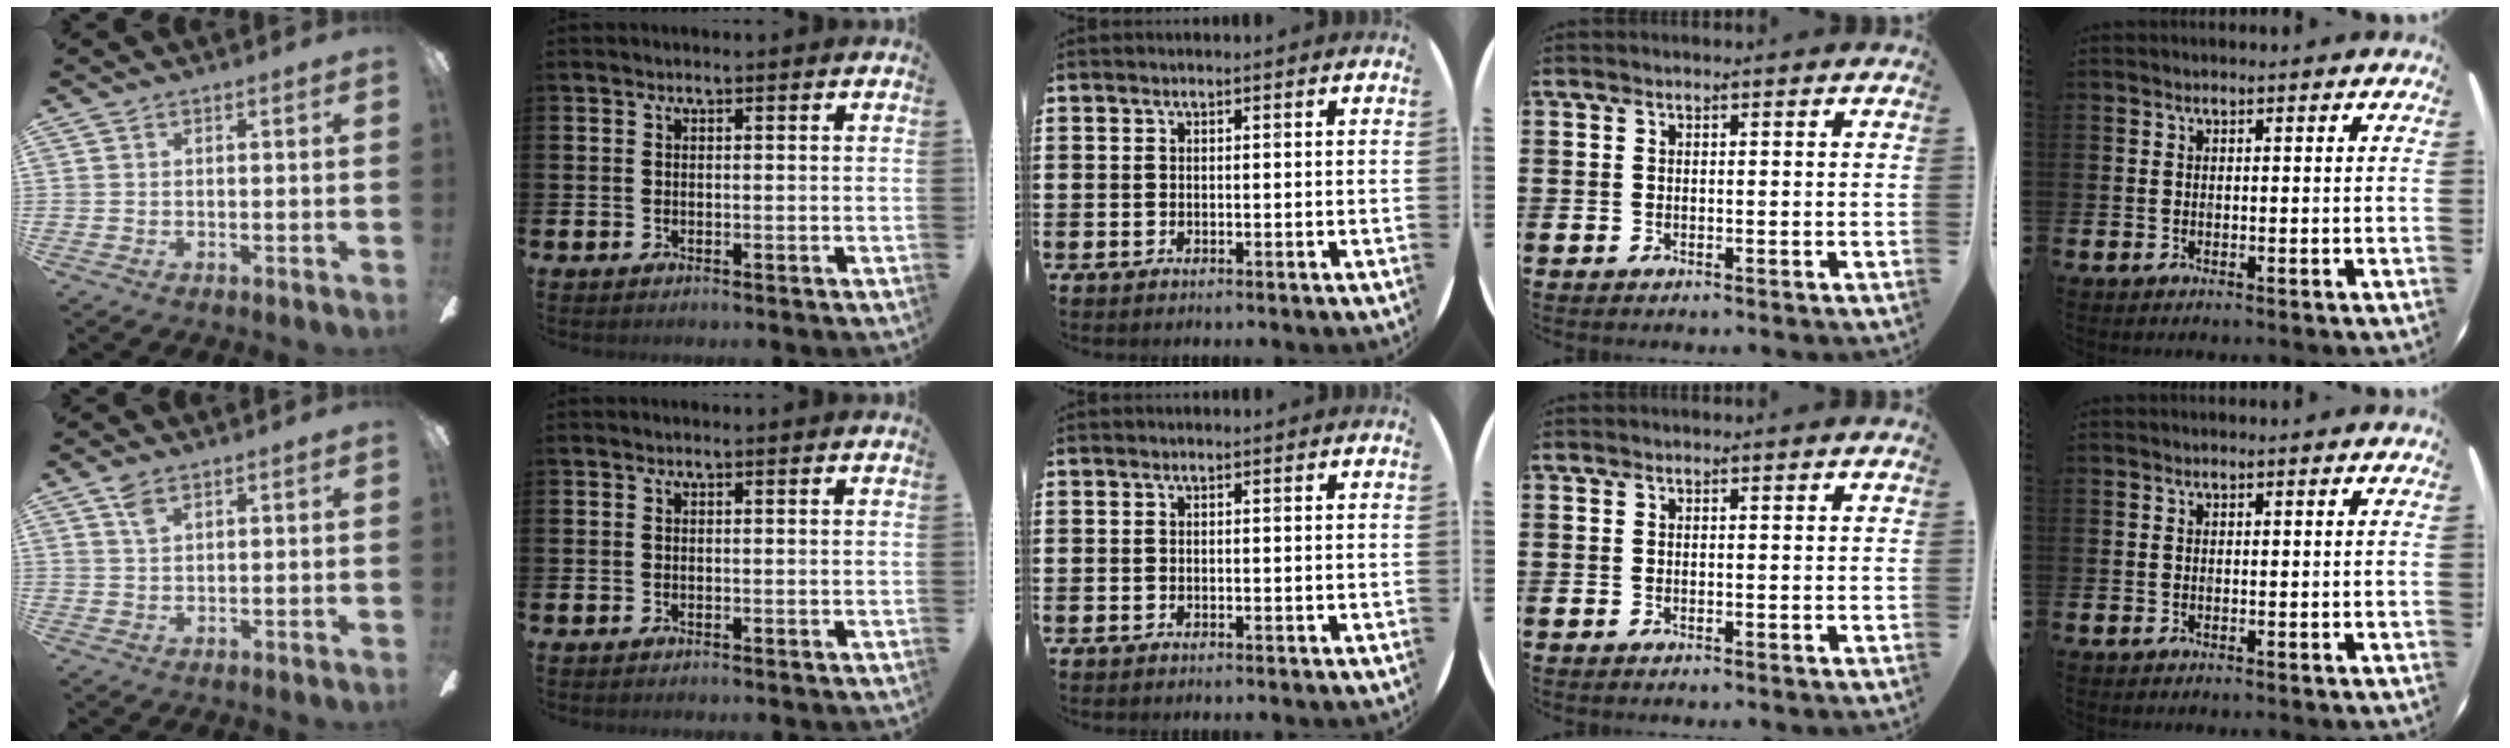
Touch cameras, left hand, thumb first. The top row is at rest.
{"thumb": {"total": 2.9, "force": [2.0, 1.3, 1.8], "torque": [-0.033, -0.003, 0.035]}}